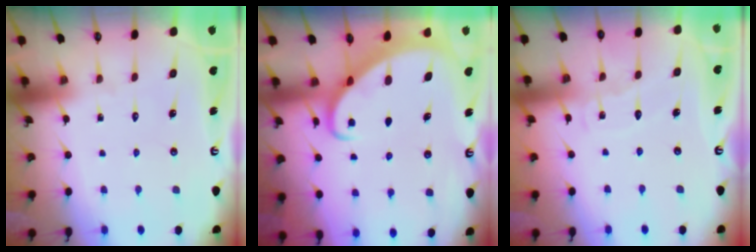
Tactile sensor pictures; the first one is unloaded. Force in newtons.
{"total": 2.0, "press": 2.0, "slide": 0.3}
{"total": 5.5, "press": 5.5, "slide": 0.6}